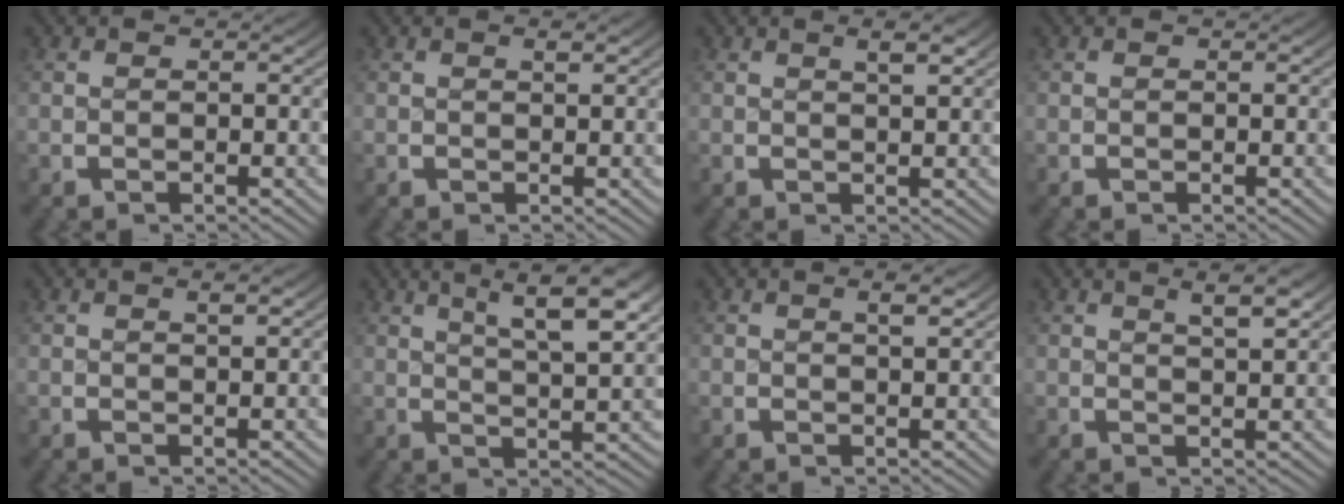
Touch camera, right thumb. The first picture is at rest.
{"total": 0.8, "force": [0.4, 0.1, 0.6], "torque": [-0.007, 0.001, 0.007]}
{"total": 2.2, "force": [1.3, 0.5, 1.8], "torque": [-0.018, 0.008, 0.020]}
{"total": 0.0}
{"total": 1.2, "force": [0.6, 0.2, 0.9], "torque": [-0.010, 0.003, 0.010]}
{"total": 7.4, "force": [3.5, 3.0, 5.8], "torque": [-0.076, 0.014, 0.050]}
{"total": 1.6, "force": [0.9, 0.3, 1.3], "torque": [-0.015, 0.005, 0.013]}
{"total": 3.3, "force": [1.9, 0.8, 2.6], "torque": [-0.026, 0.011, 0.030]}